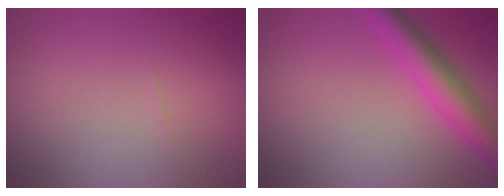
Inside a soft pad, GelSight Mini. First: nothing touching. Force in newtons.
{"total": 4.8, "press": 4.8, "slide": 0.2}